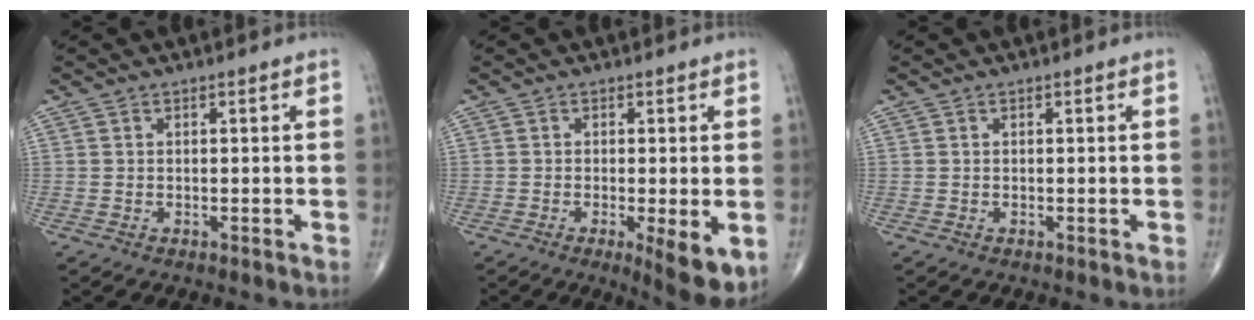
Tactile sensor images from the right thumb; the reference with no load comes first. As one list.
[{"total": 7.5, "force": [-1.9, 1.8, 7.0], "torque": [-0.102, -0.021, -0.026]}, {"total": 0.0}]